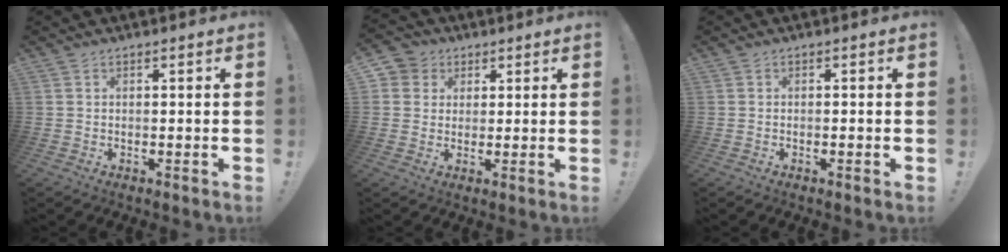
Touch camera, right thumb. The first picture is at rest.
{"total": 5.3, "force": [1.5, 5.0, 1.0], "torque": [-0.019, -0.005, 0.029]}
{"total": 0.5, "force": [-0.3, -0.1, 0.4], "torque": [-0.006, 0.000, -0.005]}